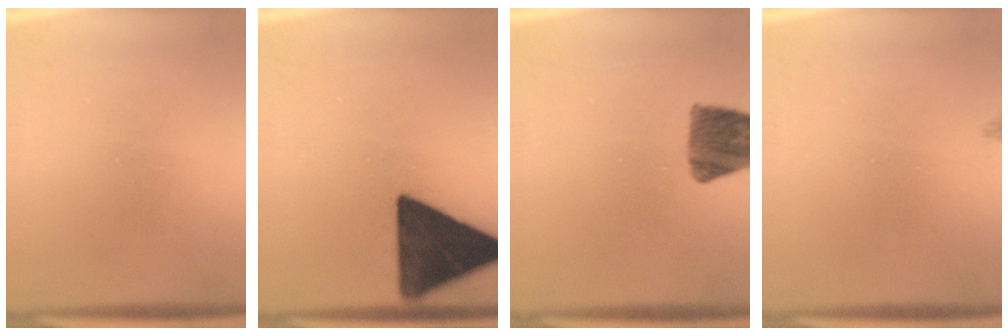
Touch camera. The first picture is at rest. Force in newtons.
{"total": 15.8}
{"total": 8.6}
{"total": 0.9}